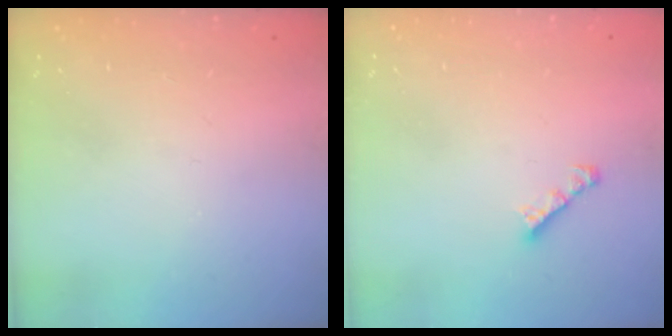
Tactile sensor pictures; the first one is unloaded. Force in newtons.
{"total": 2.4, "press": 2.4, "slide": 0.1}